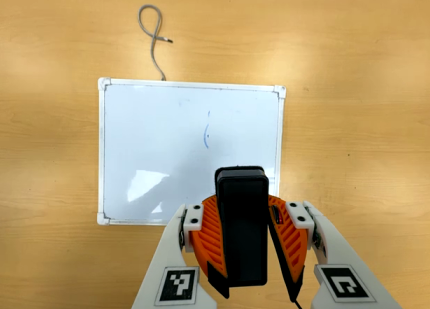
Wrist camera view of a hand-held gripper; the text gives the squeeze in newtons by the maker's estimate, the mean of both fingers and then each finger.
{"total": 10.2, "left": 9.8, "right": 10.6}